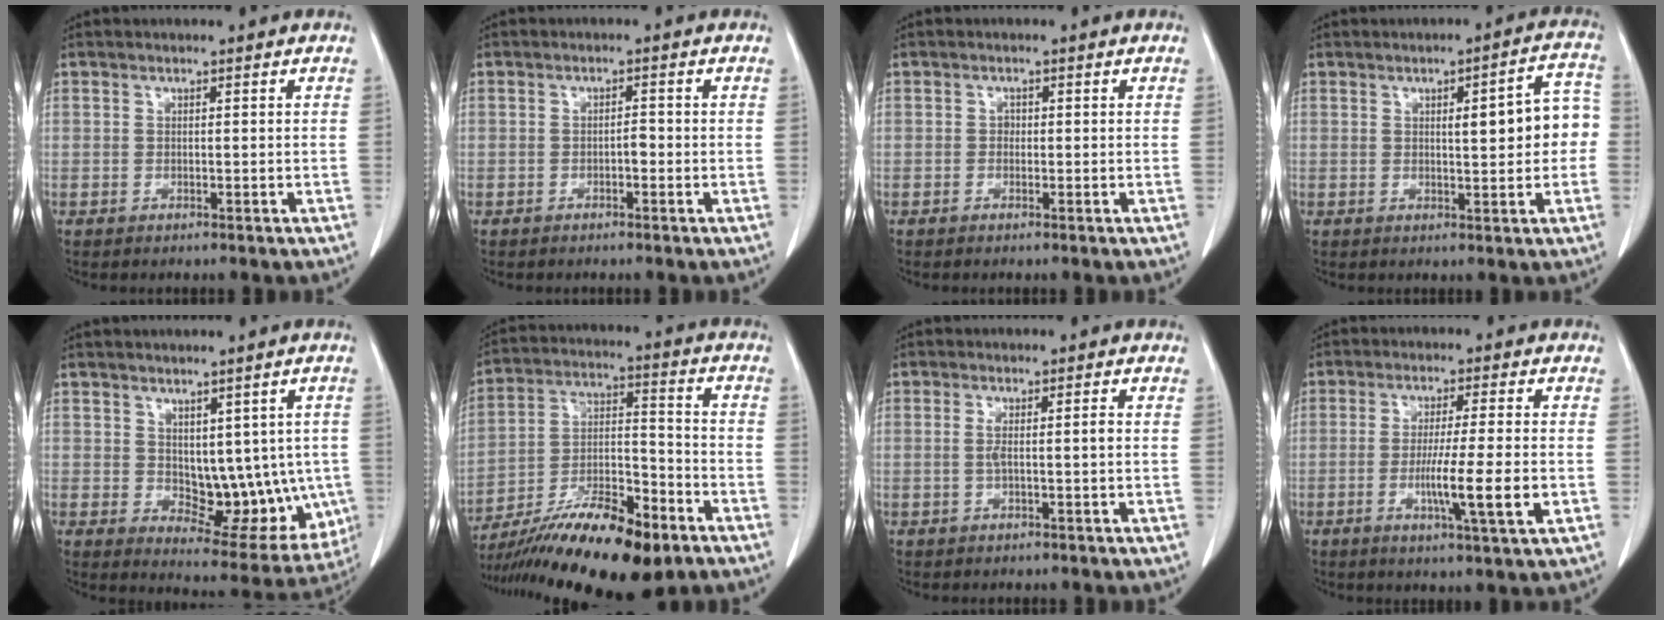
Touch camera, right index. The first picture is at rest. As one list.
[{"total": 1.2, "force": [-0.4, 0.4, 1.0], "torque": [-0.012, 0.005, -0.005]}, {"total": 0.7, "force": [0.0, 0.6, 0.3], "torque": [-0.001, 0.004, 0.000]}, {"total": 8.0, "force": [0.5, 2.0, 7.7], "torque": [-0.096, 0.026, 0.006]}, {"total": 11.6, "force": [0.2, 6.7, 9.5], "torque": [-0.101, 0.001, 0.029]}, {"total": 20.4, "force": [-14.2, 4.5, 14.0], "torque": [-0.229, -0.011, -0.242]}, {"total": 2.1, "force": [-0.1, 0.1, 2.1], "torque": [-0.038, 0.003, 0.002]}, {"total": 8.4, "force": [-1.9, -0.6, 8.2], "torque": [-0.137, -0.018, -0.033]}]